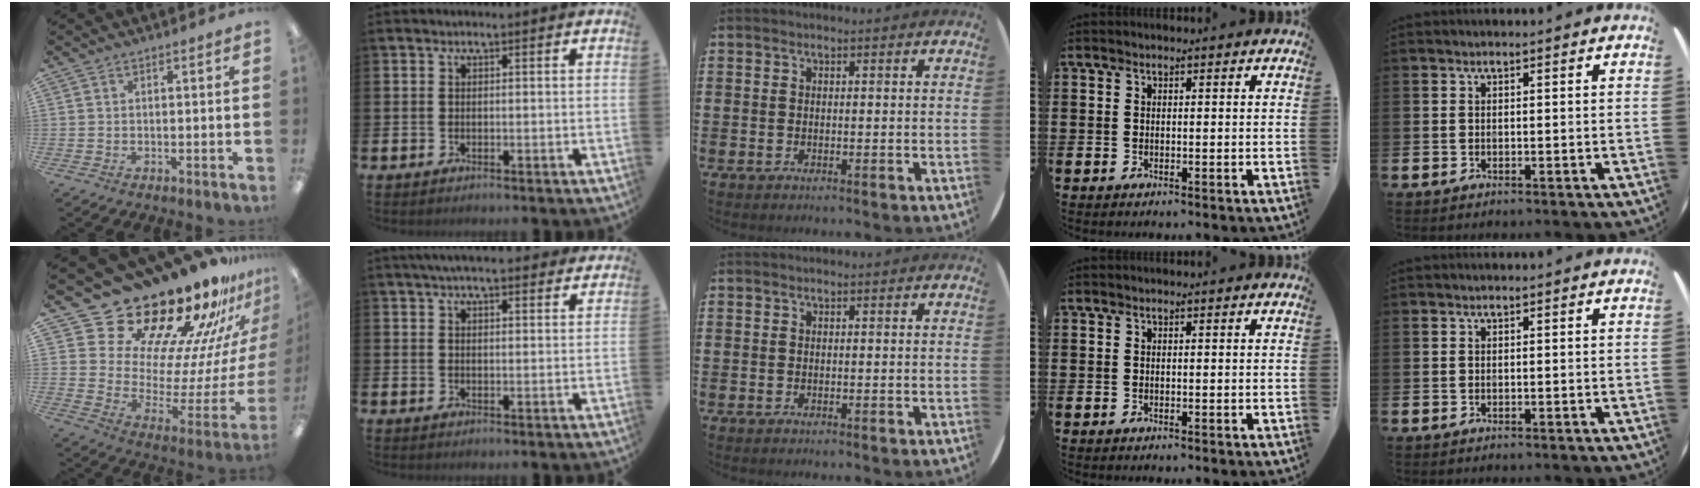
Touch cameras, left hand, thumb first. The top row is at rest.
{"thumb": {"total": 25.1, "force": [20.9, 10.7, 9.1], "torque": [-0.122, -0.183, 0.383]}, "index": {"total": 4.6, "force": [4.2, 0.8, 1.7], "torque": [-0.038, -0.010, 0.076]}}